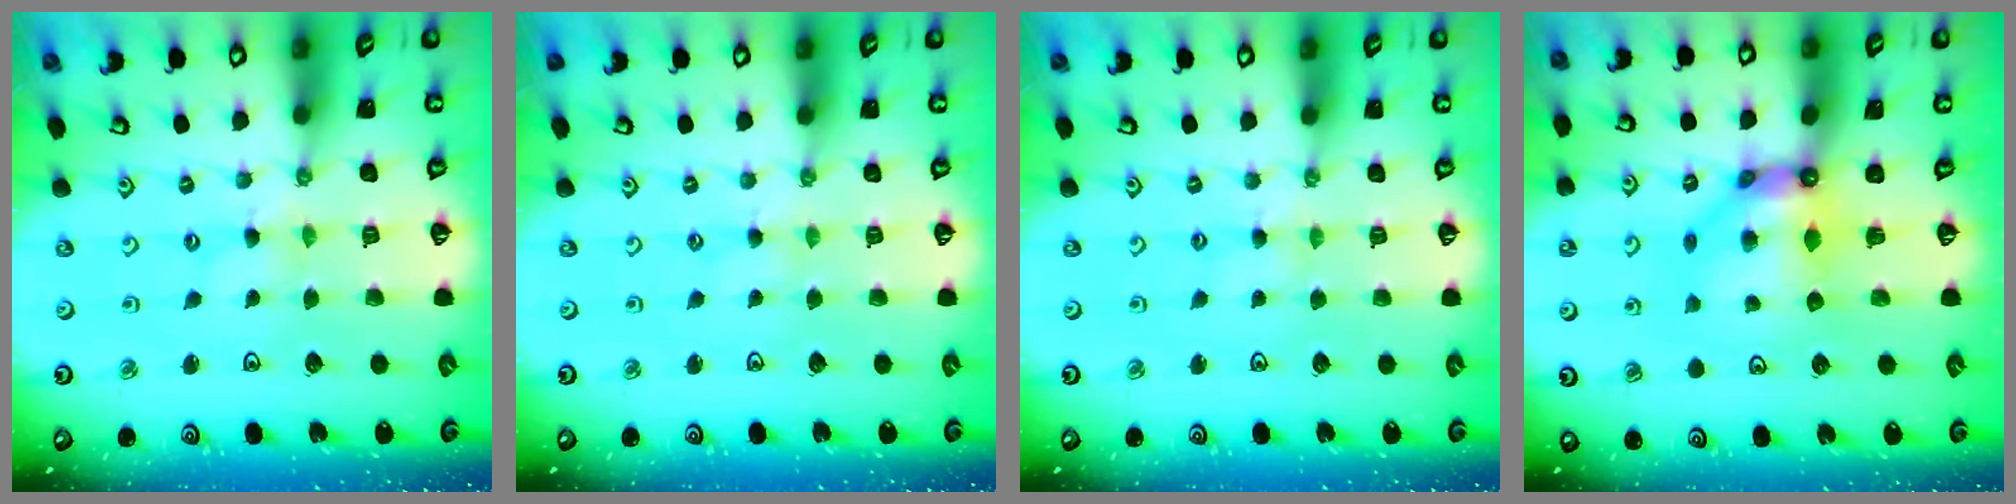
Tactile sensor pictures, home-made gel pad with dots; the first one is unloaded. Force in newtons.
{"total": 0.8, "press": 0.8, "slide": 0.2}
{"total": 2.4, "press": 2.4, "slide": 0.4}
{"total": 8.9, "press": 8.9, "slide": 0.8}